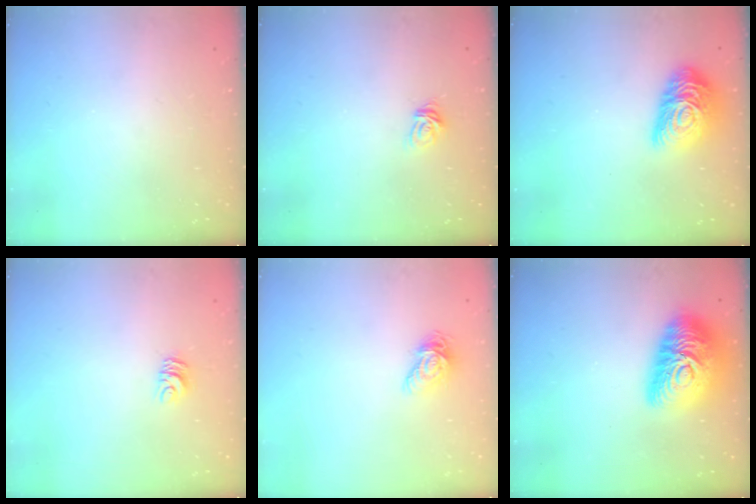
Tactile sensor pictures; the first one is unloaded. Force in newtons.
{"total": 5.0, "press": 5.0, "slide": 0.4}
{"total": 14.7, "press": 14.7, "slide": 0.9}
{"total": 5.3, "press": 5.3, "slide": 0.3}
{"total": 7.5, "press": 7.5, "slide": 0.2}
{"total": 18.4, "press": 18.4, "slide": 1.1}